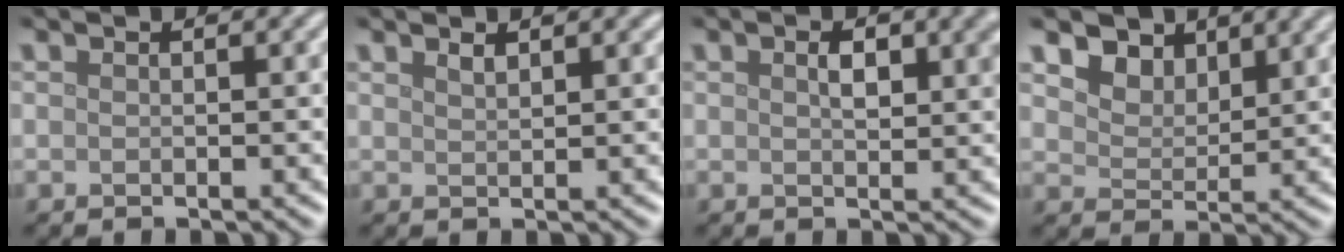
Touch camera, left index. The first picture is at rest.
{"total": 1.5, "force": [1.2, 0.5, 0.8], "torque": [-0.013, 0.003, 0.021]}
{"total": 3.4, "force": [1.1, 1.6, 2.9], "torque": [-0.045, 0.006, 0.016]}
{"total": 4.8, "force": [3.5, 2.7, 1.8], "torque": [-0.053, -0.013, 0.061]}